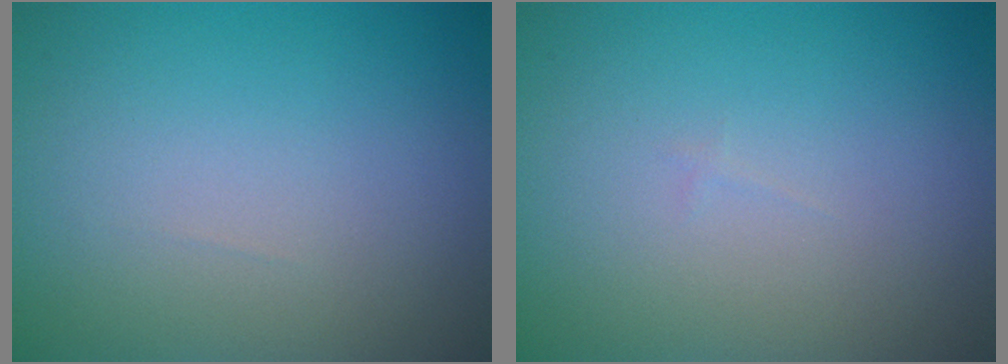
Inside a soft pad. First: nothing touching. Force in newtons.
{"total": 0.0}